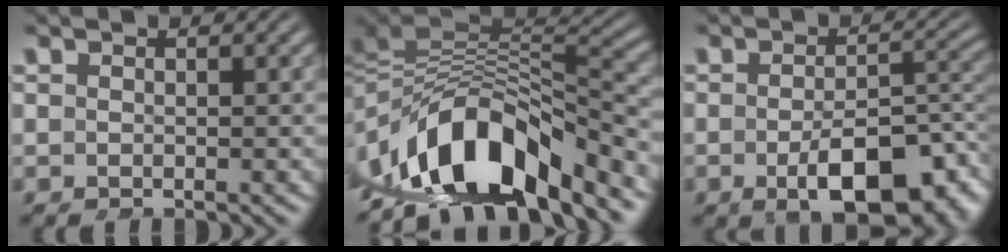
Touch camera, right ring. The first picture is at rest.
{"total": 13.7, "force": [-2.5, 9.2, 9.8], "torque": [-0.174, -0.020, -0.030]}
{"total": 7.0, "force": [-2.6, 3.0, 5.8], "torque": [-0.061, -0.010, -0.036]}